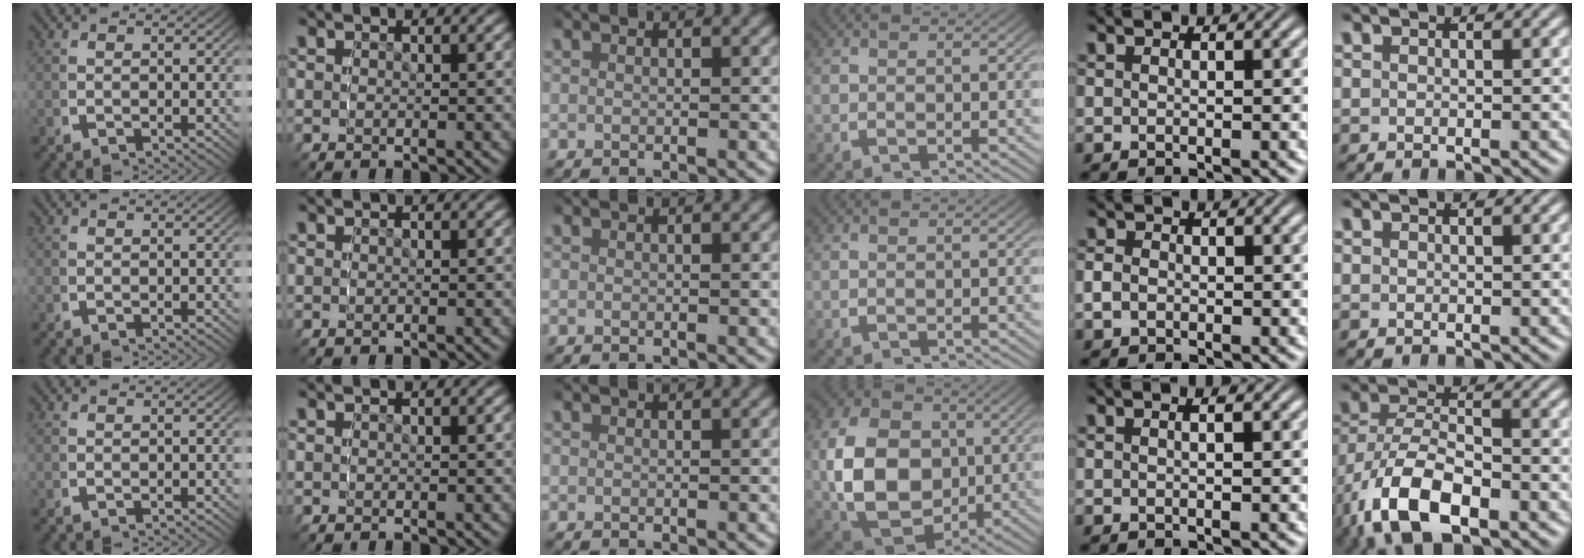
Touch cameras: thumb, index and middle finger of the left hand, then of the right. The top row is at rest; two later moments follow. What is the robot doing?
{"motion": "grasp_and_lifting", "object": "cloth"}